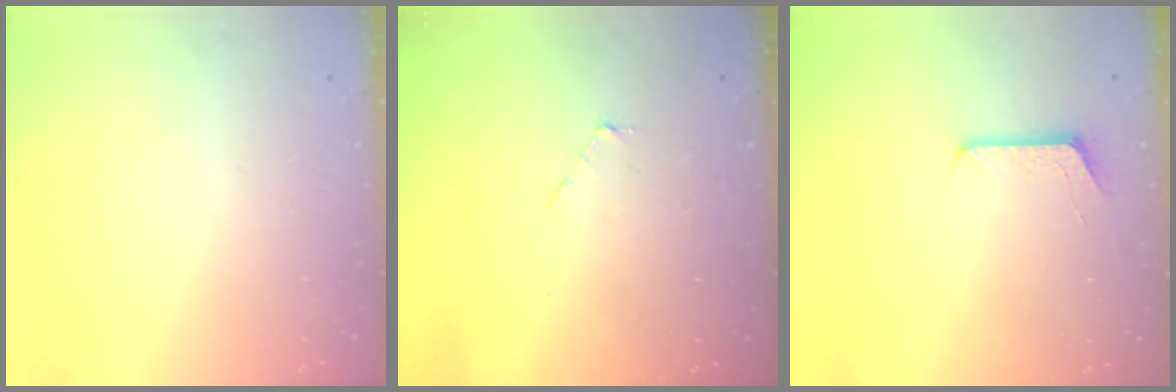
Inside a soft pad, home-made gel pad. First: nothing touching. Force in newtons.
{"total": 1.9, "press": 1.9, "slide": 0.2}
{"total": 5.7, "press": 5.7, "slide": 0.6}